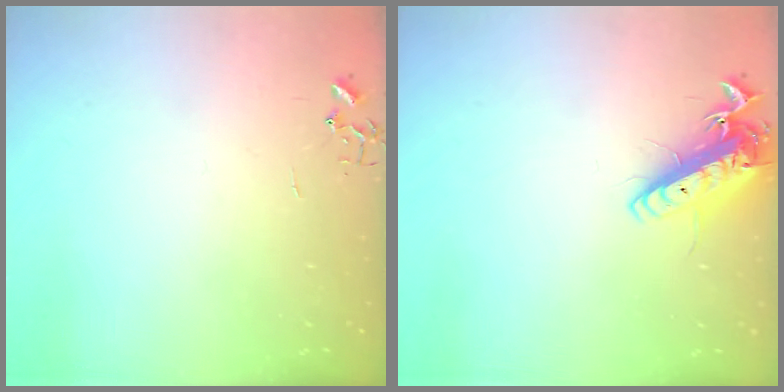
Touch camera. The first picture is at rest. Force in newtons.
{"total": 14.0, "press": 13.7, "slide": 2.6}